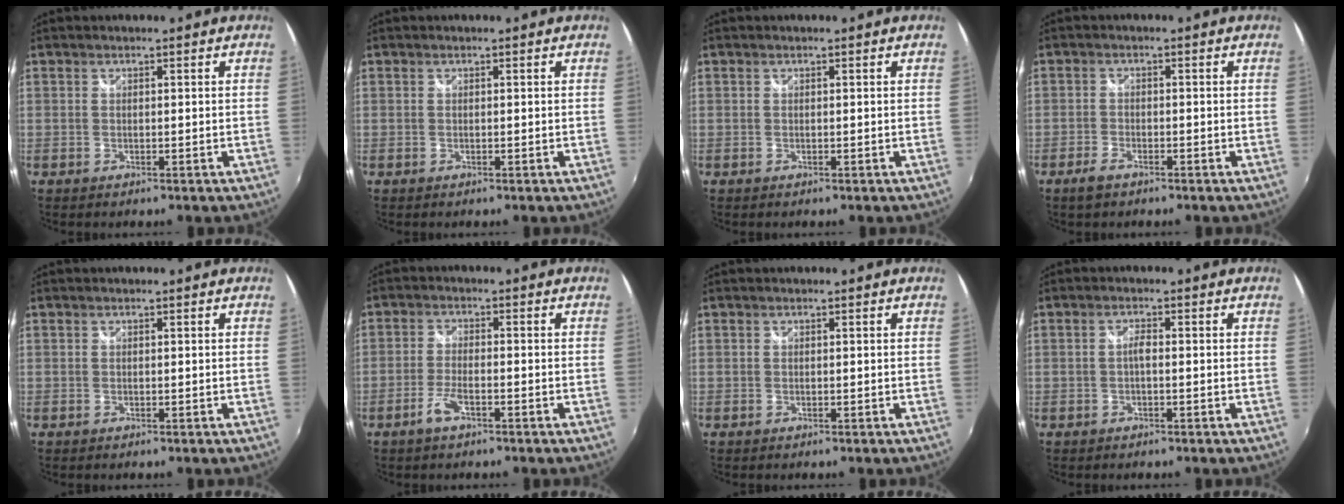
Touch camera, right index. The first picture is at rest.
{"total": 0.0}
{"total": 0.0}
{"total": 3.0, "force": [-2.2, 1.3, 1.6], "torque": [-0.043, -0.004, -0.045]}
{"total": 0.0}
{"total": 4.0, "force": [-2.5, 1.1, 3.0], "torque": [-0.073, -0.001, -0.050]}
{"total": 0.0}
{"total": 1.4, "force": [-0.4, 0.4, 1.3], "torque": [-0.026, 0.004, -0.009]}